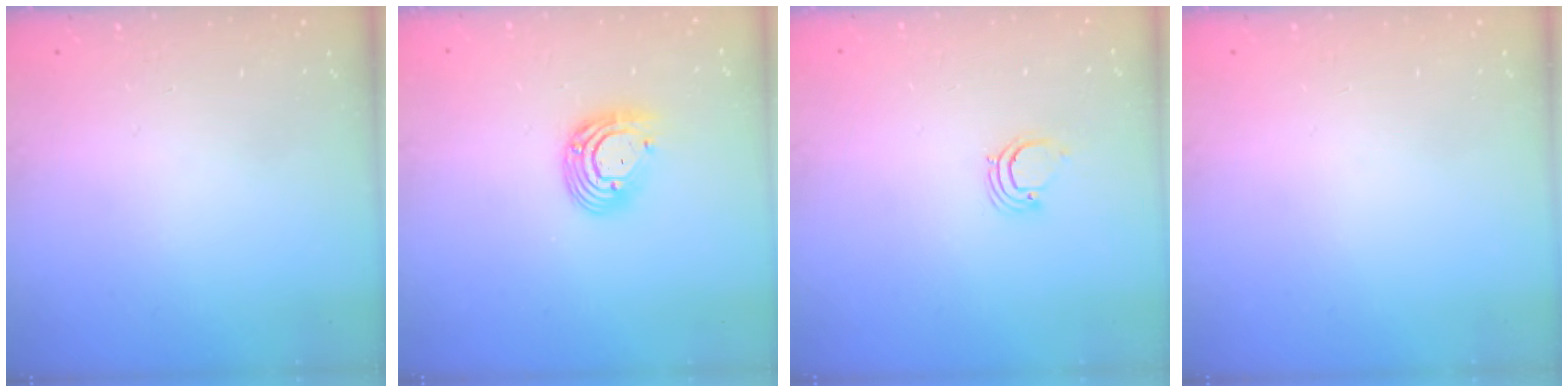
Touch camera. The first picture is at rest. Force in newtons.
{"total": 9.9, "press": 9.8, "slide": 1.2}
{"total": 1.9, "press": 1.9, "slide": 0.1}
{"total": 0.0}